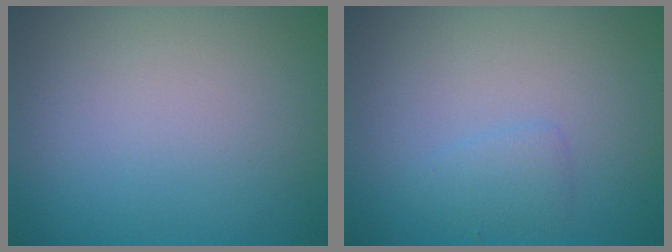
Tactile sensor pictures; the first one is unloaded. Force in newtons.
{"total": 1.2, "press": 1.2, "slide": 0.1}